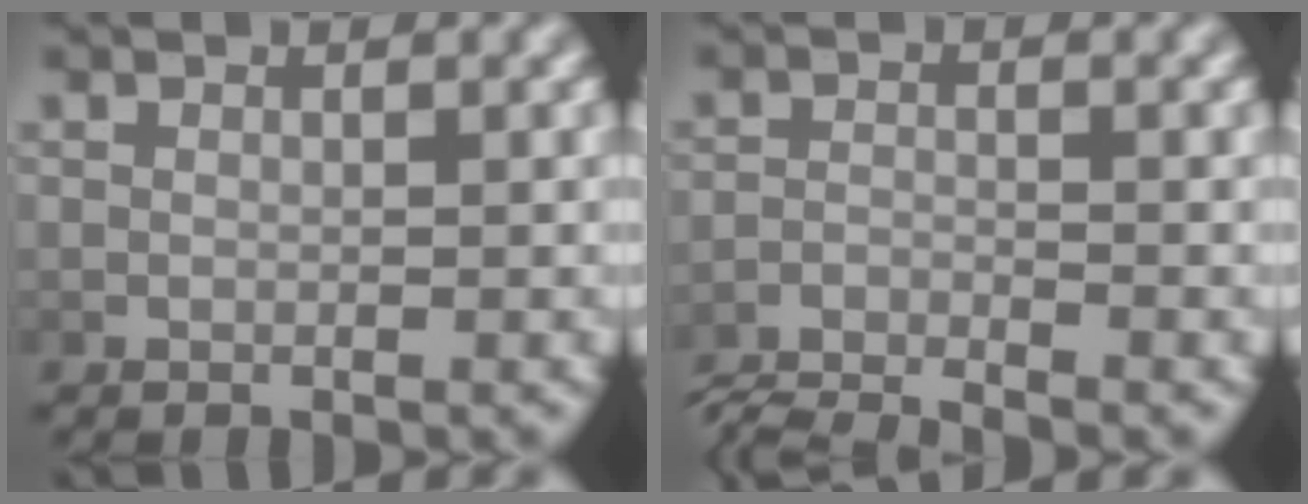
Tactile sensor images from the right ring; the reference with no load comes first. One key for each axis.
{"total": 4.9, "fx": -4.7, "fy": 1.0, "fz": 0.9, "tx": -0.015, "ty": -0.017, "tz": -0.075}